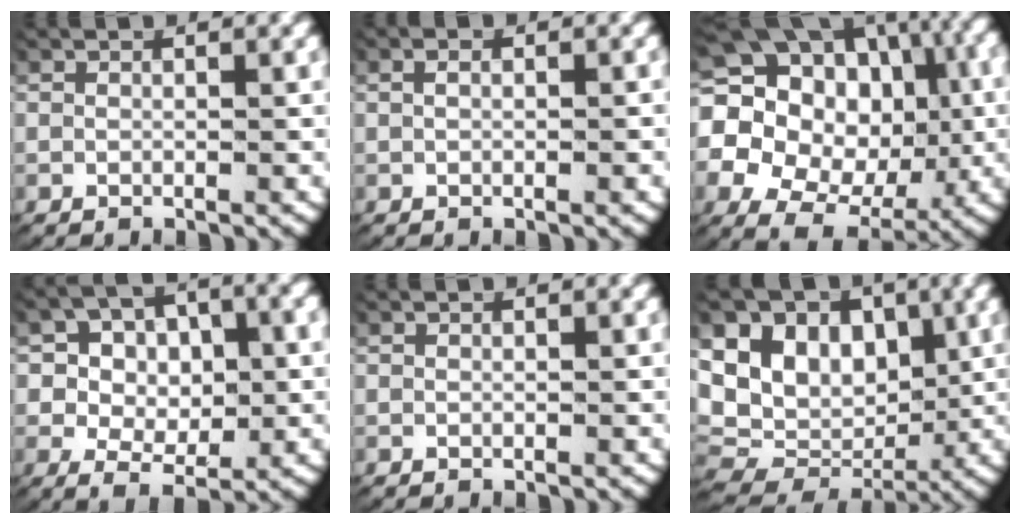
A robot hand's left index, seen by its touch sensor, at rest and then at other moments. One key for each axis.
{"total": 0.7, "fx": -0.1, "fy": 0.2, "fz": 0.7, "tx": -0.016, "ty": -0.003, "tz": 0.001}
{"total": 19.2, "fx": 1.7, "fy": 16.2, "fz": 10.1, "tx": -0.226, "ty": -0.029, "tz": 0.018}
{"total": 7.5, "fx": 0.2, "fy": 6.0, "fz": 4.6, "tx": -0.086, "ty": -0.021, "tz": 0.004}
{"total": 0.0}
{"total": 14.6, "fx": 0.9, "fy": 12.1, "fz": 8.0, "tx": -0.158, "ty": -0.031, "tz": 0.022}